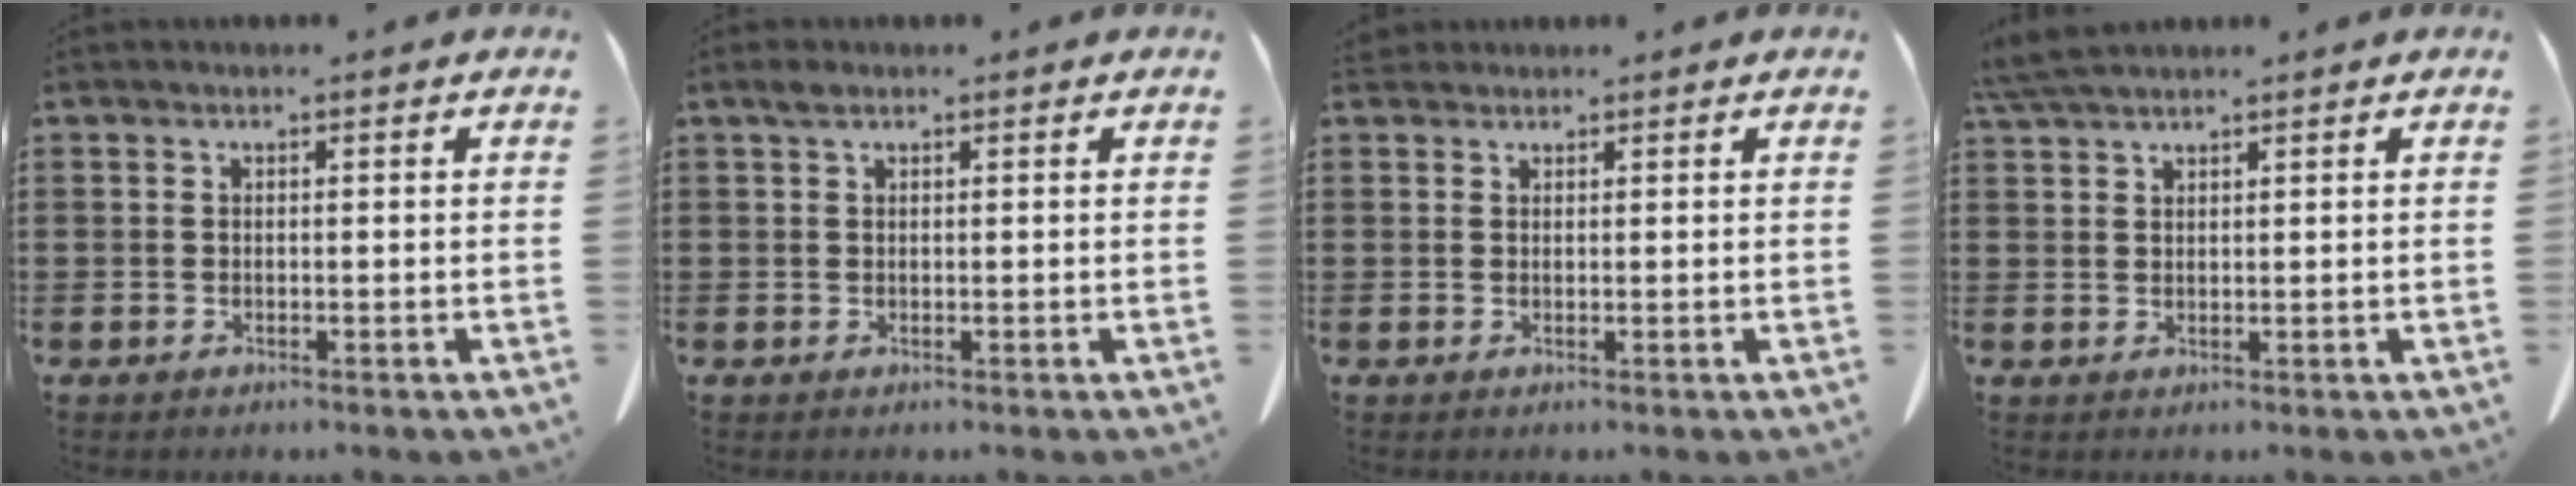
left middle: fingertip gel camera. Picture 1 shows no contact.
{"total": 1.1, "force": [0.6, 0.5, 0.7], "torque": [-0.017, 0.002, 0.011]}
{"total": 1.4, "force": [1.3, 0.5, 0.2], "torque": [-0.009, 0.001, 0.026]}
{"total": 3.6, "force": [3.1, 0.4, 1.8], "torque": [-0.044, -0.003, 0.060]}